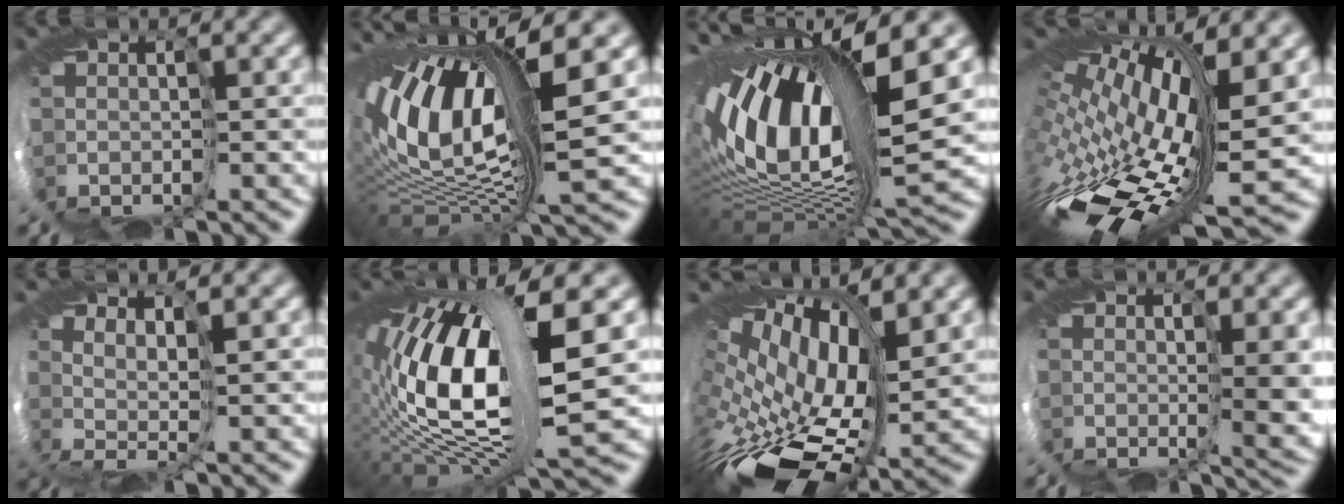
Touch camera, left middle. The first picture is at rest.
{"total": 14.5, "force": [3.2, 5.8, 12.9], "torque": [-0.275, 0.015, 0.065]}
{"total": 16.5, "force": [2.8, 6.6, 14.9], "torque": [-0.274, -0.019, 0.072]}
{"total": 14.0, "force": [0.8, 6.2, 12.5], "torque": [-0.256, -0.043, 0.052]}
{"total": 2.1, "force": [1.4, -0.9, 1.4], "torque": [-0.019, 0.004, 0.027]}
{"total": 15.1, "force": [-0.1, 5.1, 14.2], "torque": [-0.277, 0.015, 0.006]}
{"total": 13.8, "force": [1.7, 7.6, 11.5], "torque": [-0.218, -0.019, 0.074]}
{"total": 5.0, "force": [0.7, 1.3, 4.8], "torque": [-0.085, -0.012, 0.034]}